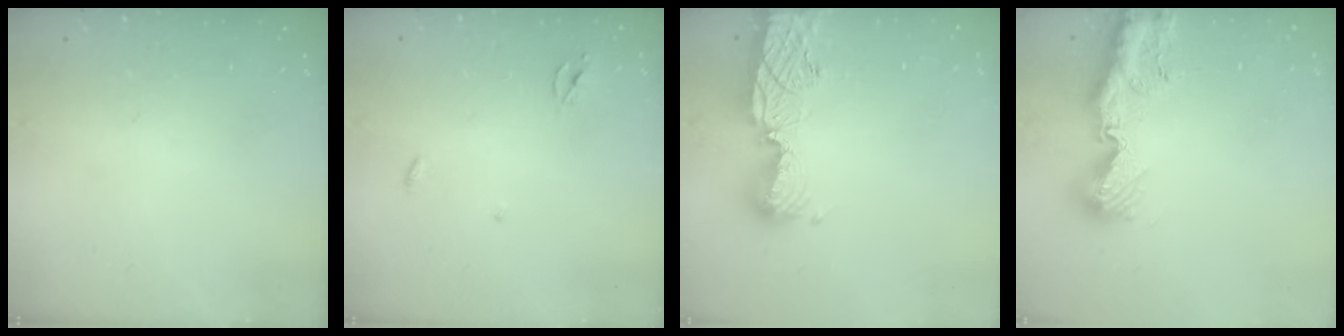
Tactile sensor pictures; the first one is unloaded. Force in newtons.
{"total": 2.3, "press": 2.3, "slide": 0.1}
{"total": 13.4, "press": 13.3, "slide": 1.0}
{"total": 12.2, "press": 12.1, "slide": 0.8}